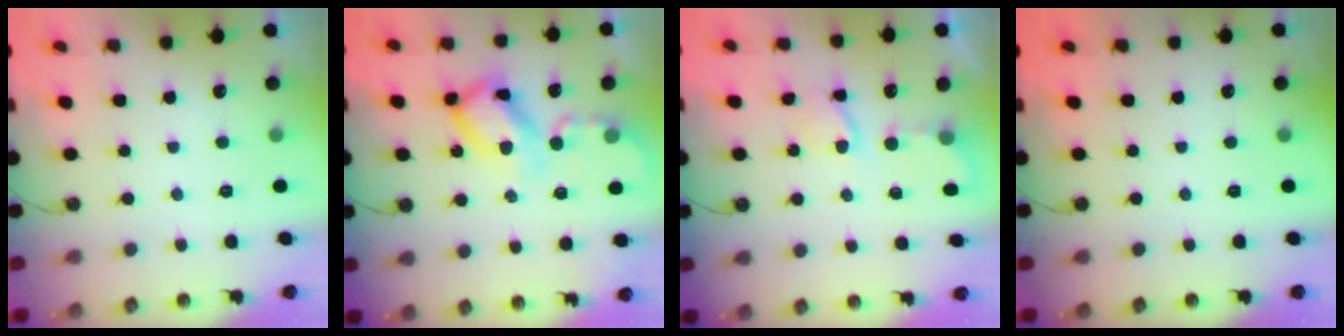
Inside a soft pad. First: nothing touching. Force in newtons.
{"total": 13.7, "press": 13.7, "slide": 1.3}
{"total": 4.1, "press": 4.1, "slide": 0.4}
{"total": 0.0}